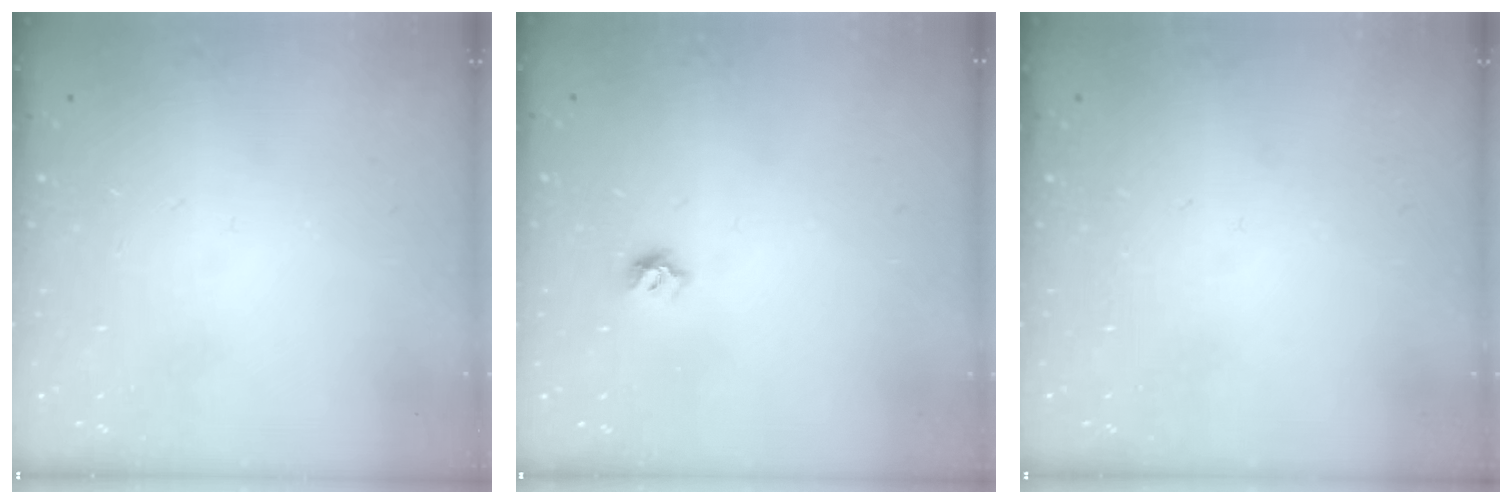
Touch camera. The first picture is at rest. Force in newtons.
{"total": 5.7, "press": 5.6, "slide": 0.7}
{"total": 0.0}